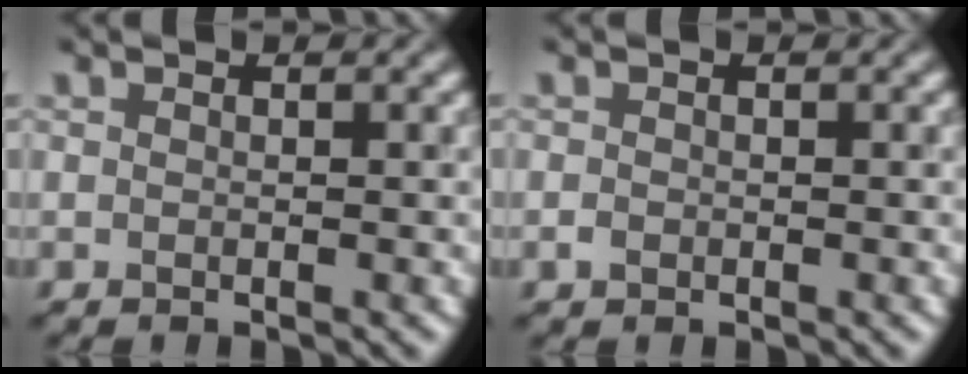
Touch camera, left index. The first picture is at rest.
{"total": 0.6, "force": [-0.3, 0.5, 0.2], "torque": [0.000, 0.002, -0.005]}